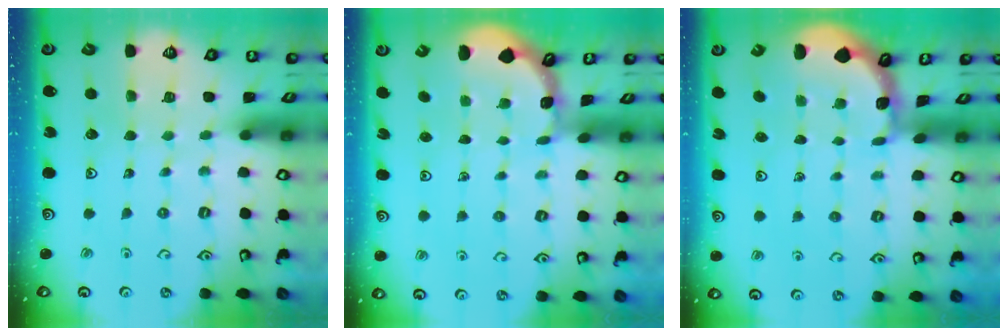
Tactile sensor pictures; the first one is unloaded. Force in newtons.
{"total": 1.2, "press": 1.1, "slide": 0.2}
{"total": 1.3, "press": 1.3, "slide": 0.1}